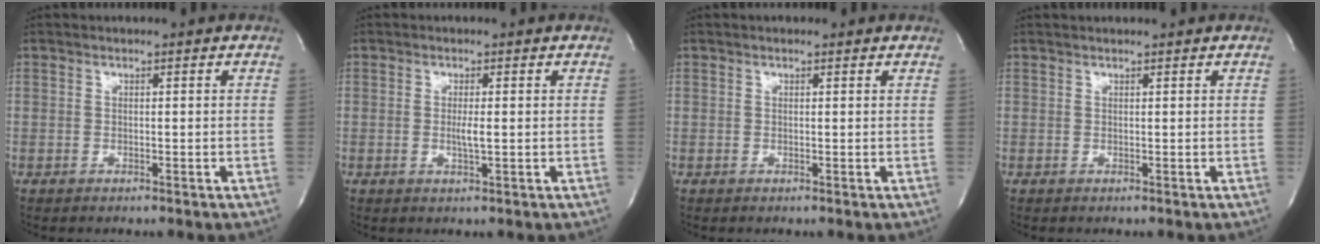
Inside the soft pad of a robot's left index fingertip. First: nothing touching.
{"total": 1.9, "force": [-0.2, 0.0, 1.9], "torque": [-0.039, -0.004, -0.002]}
{"total": 0.5, "force": [0.4, 0.2, 0.2], "torque": [-0.015, 0.001, 0.006]}
{"total": 2.2, "force": [2.1, 0.1, 0.8], "torque": [-0.009, 0.020, 0.028]}